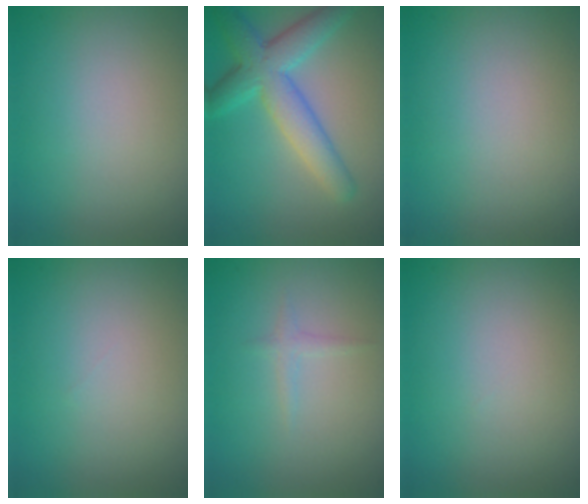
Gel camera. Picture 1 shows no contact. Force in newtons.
{"total": 5.7, "press": 5.7, "slide": 0.1}
{"total": 0.0}
{"total": 0.0}
{"total": 0.8, "press": 0.8, "slide": 0.1}
{"total": 0.0}